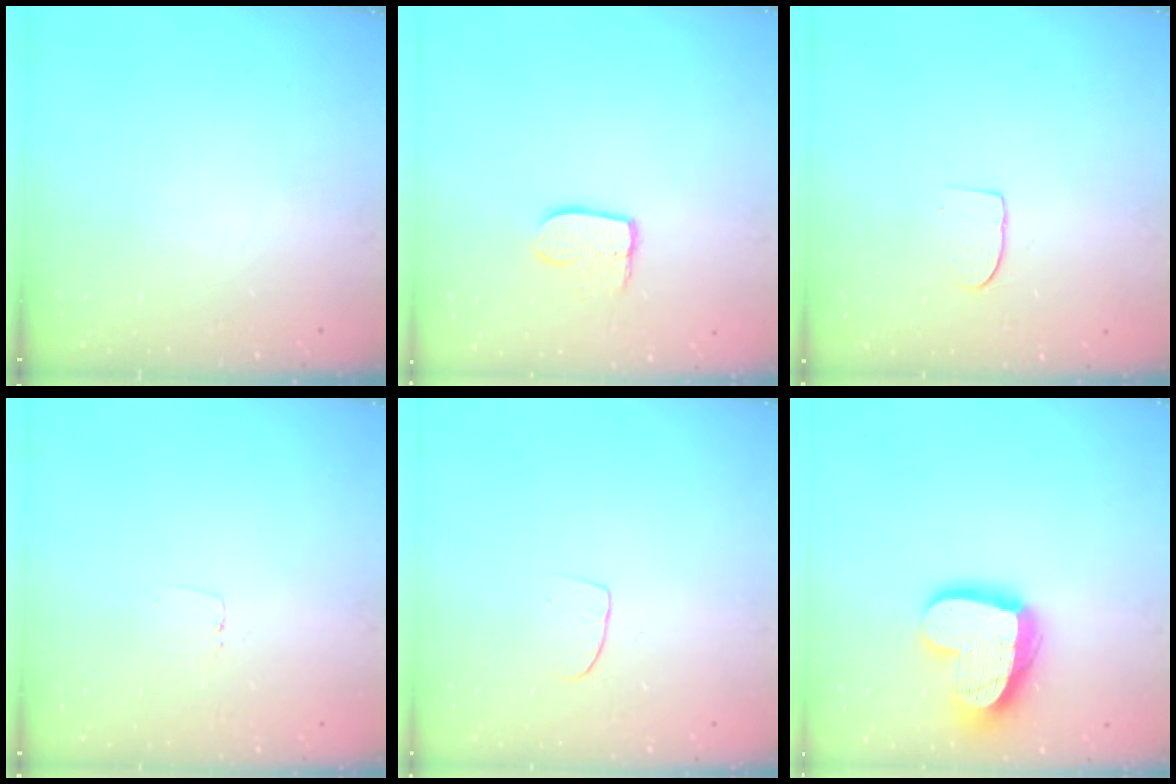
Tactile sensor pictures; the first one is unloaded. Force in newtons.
{"total": 7.7, "press": 7.7, "slide": 0.5}
{"total": 6.8, "press": 6.8, "slide": 0.5}
{"total": 2.3, "press": 2.3, "slide": 0.1}
{"total": 6.0, "press": 5.9, "slide": 0.5}
{"total": 17.8, "press": 17.7, "slide": 1.7}